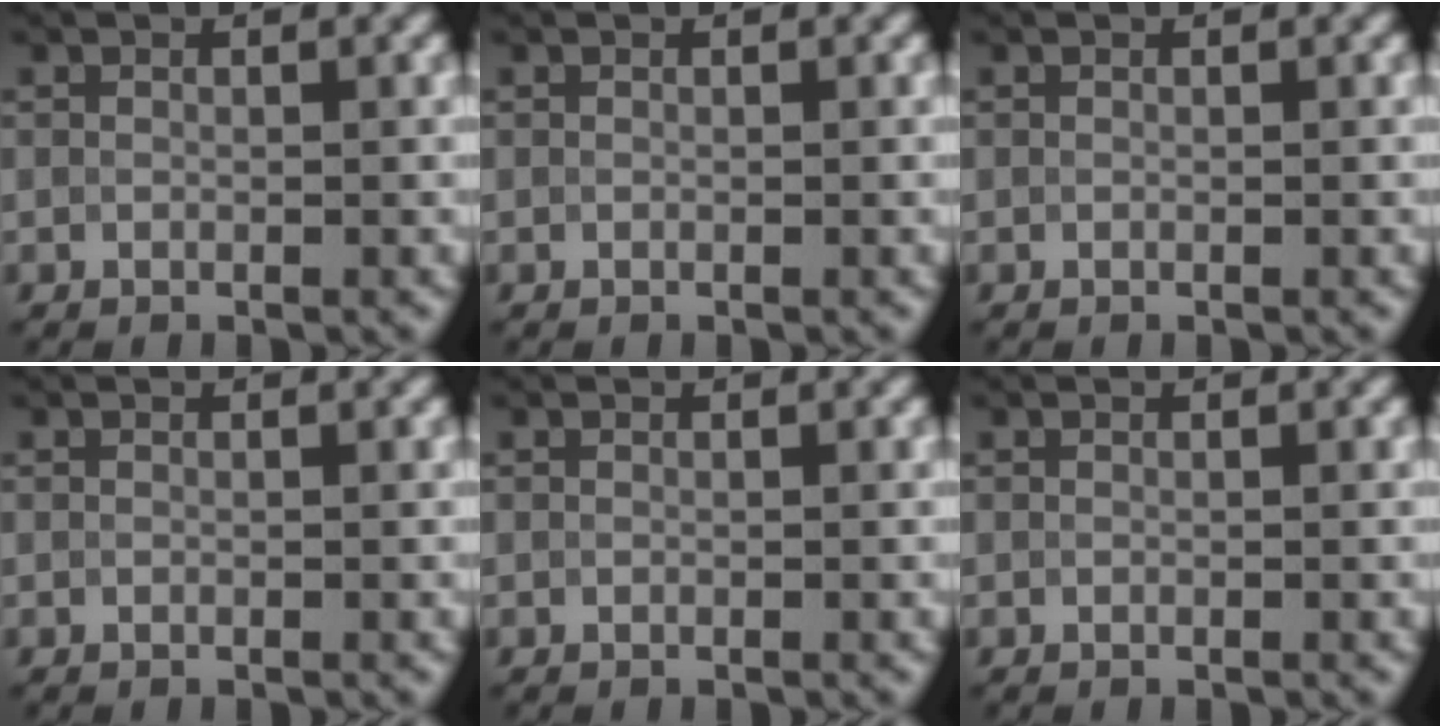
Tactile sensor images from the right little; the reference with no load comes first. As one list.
[{"total": 0.0}, {"total": 0.0}, {"total": 0.0}, {"total": 0.0}, {"total": 0.0}]